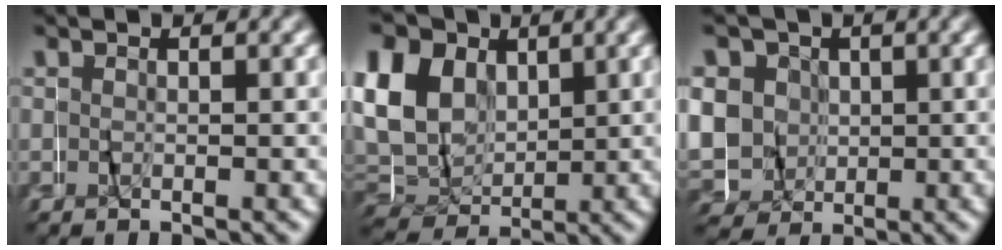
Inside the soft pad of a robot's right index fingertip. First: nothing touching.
{"total": 12.4, "force": [3.1, 10.6, 5.7], "torque": [-0.132, 0.006, 0.039]}
{"total": 11.9, "force": [1.7, 11.1, 3.9], "torque": [-0.117, -0.018, 0.025]}